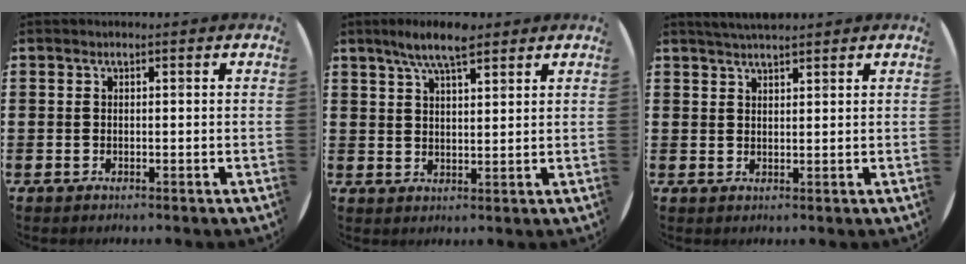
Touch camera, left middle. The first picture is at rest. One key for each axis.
{"total": 6.2, "fx": 4.8, "fy": 1.4, "fz": 3.7, "tx": -0.081, "ty": -0.002, "tz": 0.085}
{"total": 2.6, "fx": 2.5, "fy": 0.1, "fz": 0.5, "tx": -0.014, "ty": -0.001, "tz": 0.047}